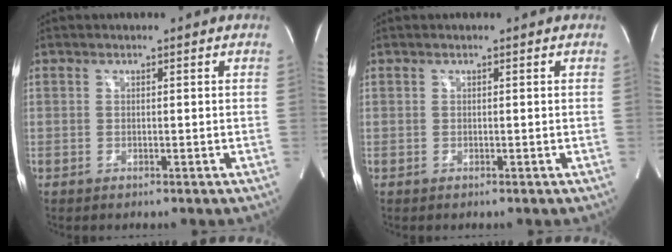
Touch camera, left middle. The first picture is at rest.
{"total": 0.0}